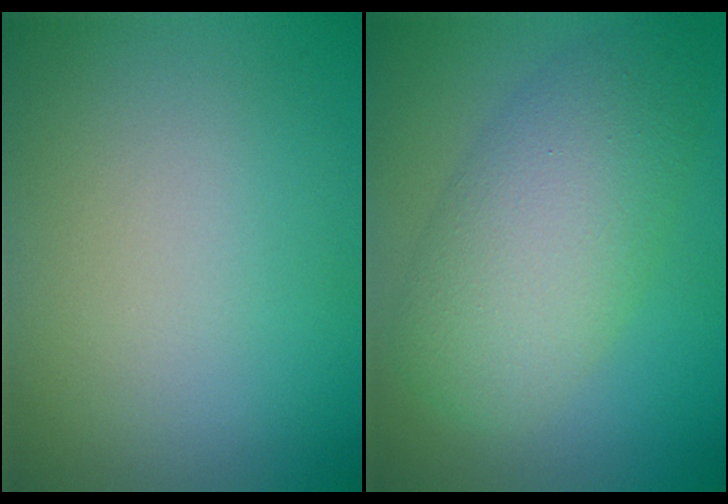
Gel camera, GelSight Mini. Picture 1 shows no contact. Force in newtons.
{"total": 7.3, "press": 7.3, "slide": 0.1}